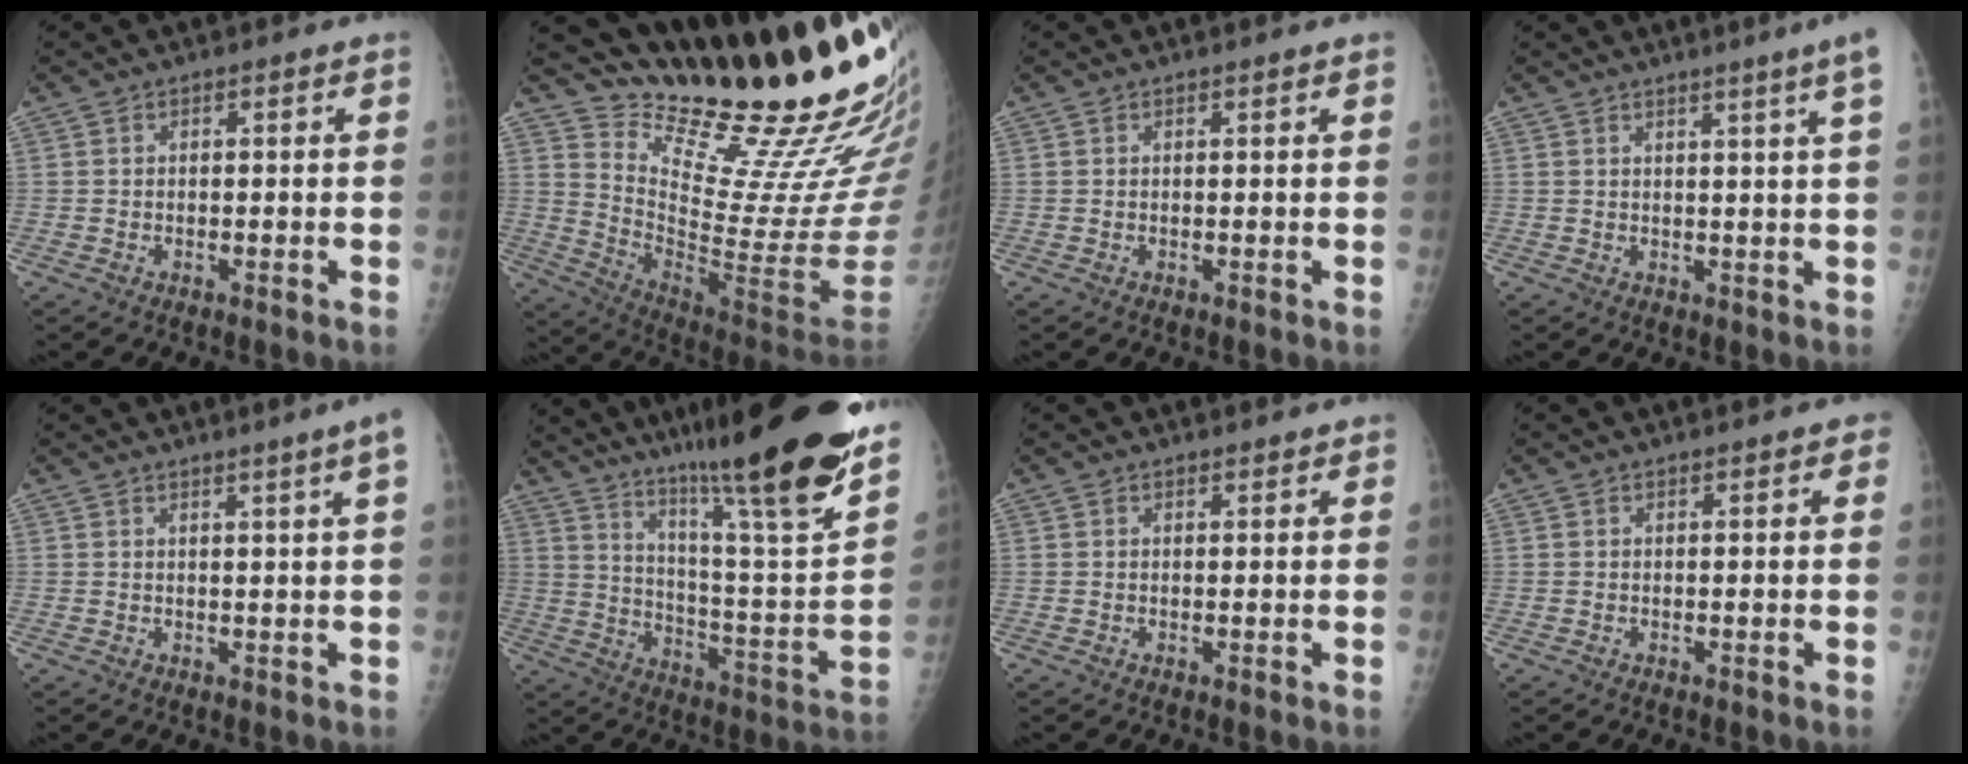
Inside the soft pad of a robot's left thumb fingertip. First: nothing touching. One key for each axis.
{"total": 26.8, "fx": 21.7, "fy": 3.8, "fz": 15.3, "tx": -0.199, "ty": -0.168, "tz": 0.326}
{"total": 0.8, "fx": 0.7, "fy": 0.0, "fz": 0.4, "tx": -0.006, "ty": 0.002, "tz": 0.011}
{"total": 5.4, "fx": 3.4, "fy": -1.2, "fz": 4.0, "tx": -0.055, "ty": -0.016, "tz": 0.040}
{"total": 4.0, "fx": 2.4, "fy": -1.1, "fz": 3.0, "tx": -0.041, "ty": -0.012, "tz": 0.033}
{"total": 30.2, "fx": 22.1, "fy": 2.5, "fz": 20.5, "tx": -0.304, "ty": -0.112, "tz": 0.329}
{"total": 1.1, "fx": 1.0, "fy": 0.4, "fz": 0.3, "tx": 0.002, "ty": -0.004, "tz": 0.012}
{"total": 1.8, "fx": 1.0, "fy": 0.7, "fz": 1.2, "tx": -0.010, "ty": 0.001, "tz": 0.010}